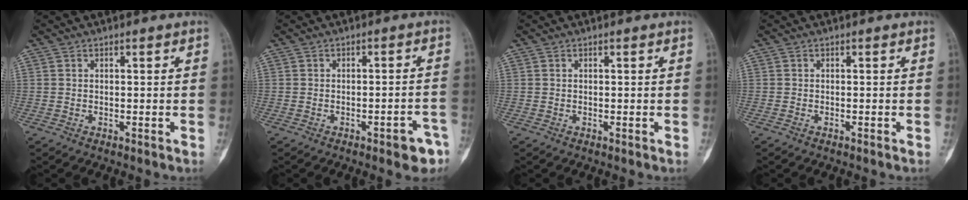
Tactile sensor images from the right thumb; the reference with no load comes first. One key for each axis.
{"total": 5.4, "fx": -3.2, "fy": 1.8, "fz": 4.0, "tx": -0.034, "ty": 0.026, "tz": -0.034}
{"total": 0.0}
{"total": 0.0}